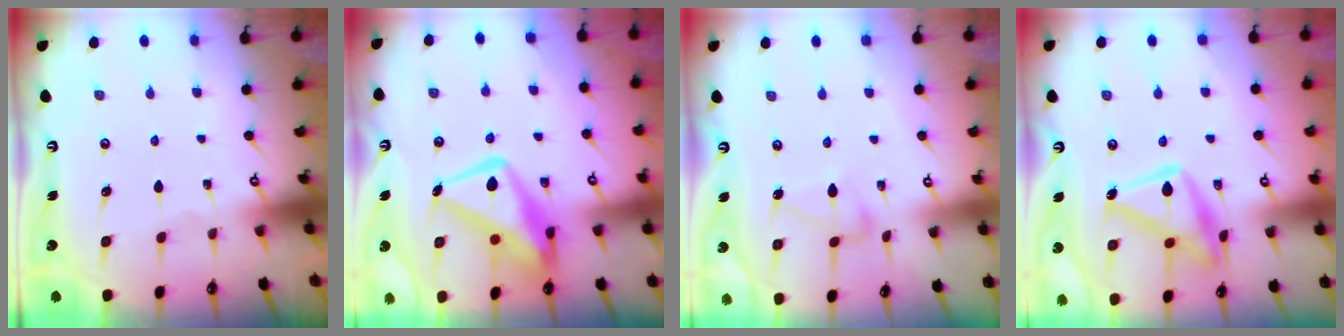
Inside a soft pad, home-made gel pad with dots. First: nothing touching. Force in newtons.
{"total": 14.7, "press": 14.6, "slide": 1.3}
{"total": 5.7, "press": 5.7, "slide": 0.2}
{"total": 16.3, "press": 16.3, "slide": 1.2}